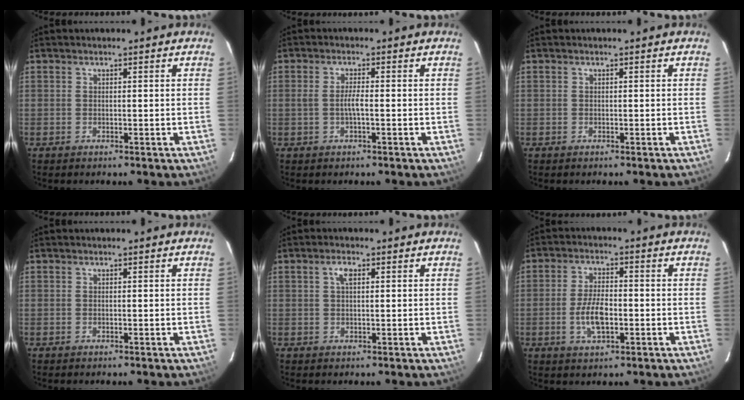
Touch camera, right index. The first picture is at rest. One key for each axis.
{"total": 2.3, "fx": -0.6, "fy": 0.1, "fz": 2.2, "tx": -0.044, "ty": 0.001, "tz": -0.011}
{"total": 0.0}
{"total": 0.0}
{"total": 2.0, "fx": 0.7, "fy": 0.9, "fz": 1.7, "tx": -0.034, "ty": 0.007, "tz": 0.013}
{"total": 6.7, "fx": -1.8, "fy": 3.1, "fz": 5.7, "tx": -0.116, "ty": 0.000, "tz": -0.031}